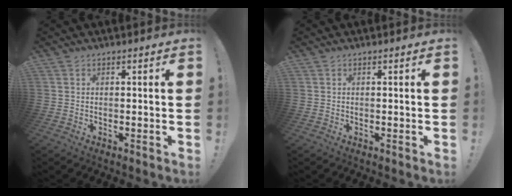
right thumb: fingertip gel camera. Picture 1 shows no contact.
{"total": 0.0}